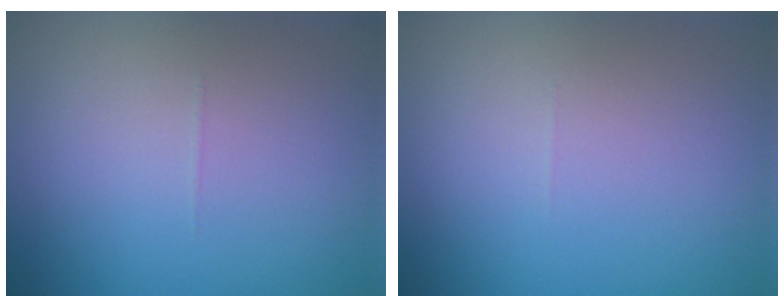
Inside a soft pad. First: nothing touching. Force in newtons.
{"total": 0.0}